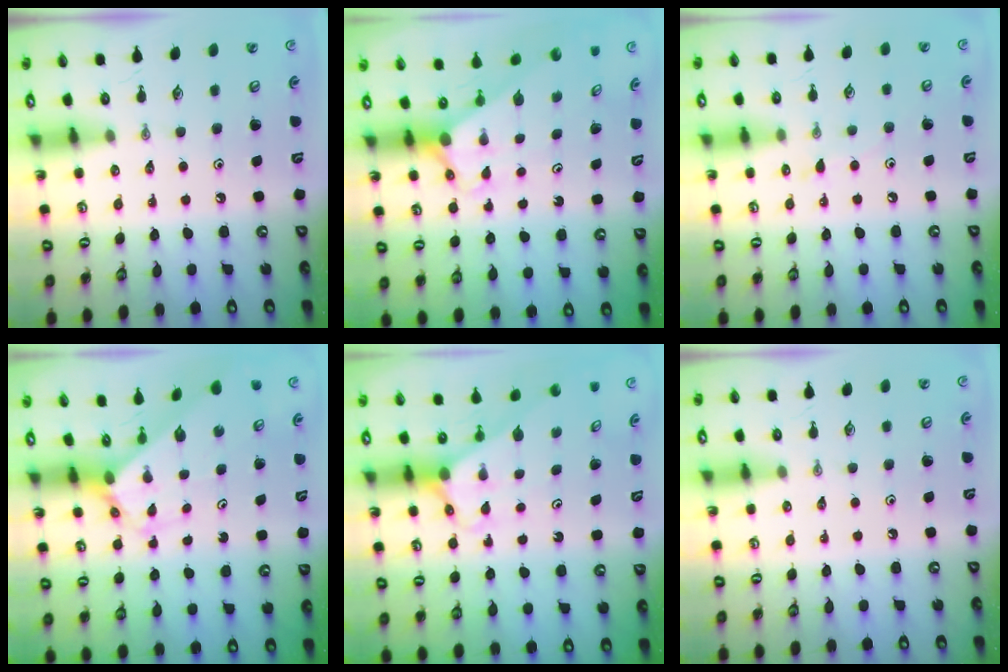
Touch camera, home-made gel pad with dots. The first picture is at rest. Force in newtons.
{"total": 2.9, "press": 2.9, "slide": 0.0}
{"total": 6.9, "press": 6.9, "slide": 0.8}
{"total": 2.5, "press": 2.5, "slide": 0.2}
{"total": 2.7, "press": 2.7, "slide": 0.2}
{"total": 0.0}